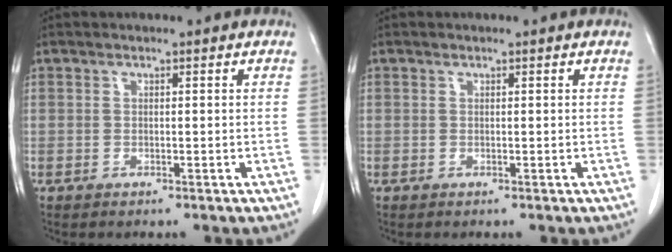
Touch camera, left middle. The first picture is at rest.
{"total": 0.0}